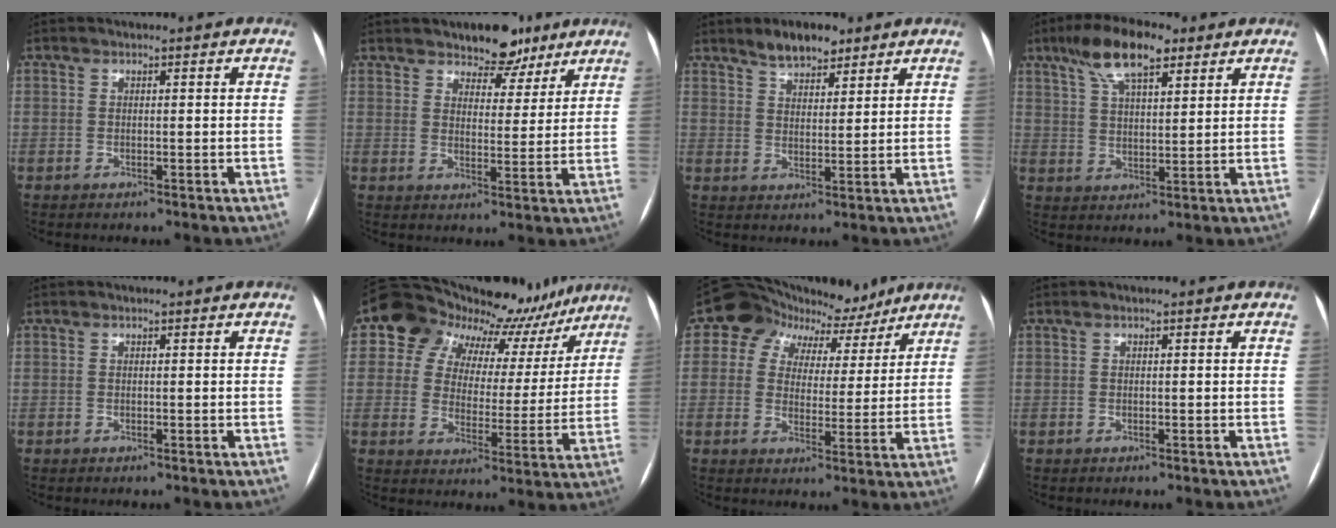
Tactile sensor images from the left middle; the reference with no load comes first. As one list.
[{"total": 7.0, "force": [5.5, 3.6, 2.5], "torque": [-0.022, 0.003, 0.081]}, {"total": 5.7, "force": [4.4, 2.3, 2.6], "torque": [-0.044, 0.007, 0.078]}, {"total": 10.0, "force": [6.3, 3.2, 7.1], "torque": [-0.134, 0.020, 0.112]}, {"total": 0.0}, {"total": 17.5, "force": [12.9, 10.1, 6.0], "torque": [-0.072, 0.040, 0.148]}, {"total": 9.9, "force": [6.7, 6.3, 3.6], "torque": [-0.047, 0.037, 0.094]}, {"total": 0.0}]